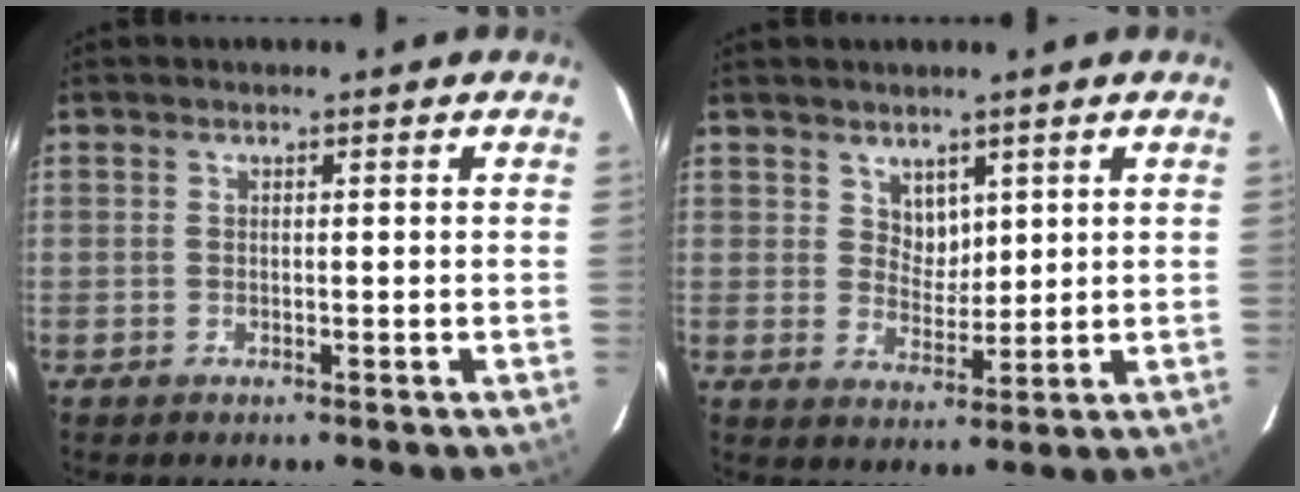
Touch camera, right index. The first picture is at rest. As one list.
[{"total": 3.8, "force": [2.3, 2.8, 1.2], "torque": [-0.012, 0.001, 0.046]}]